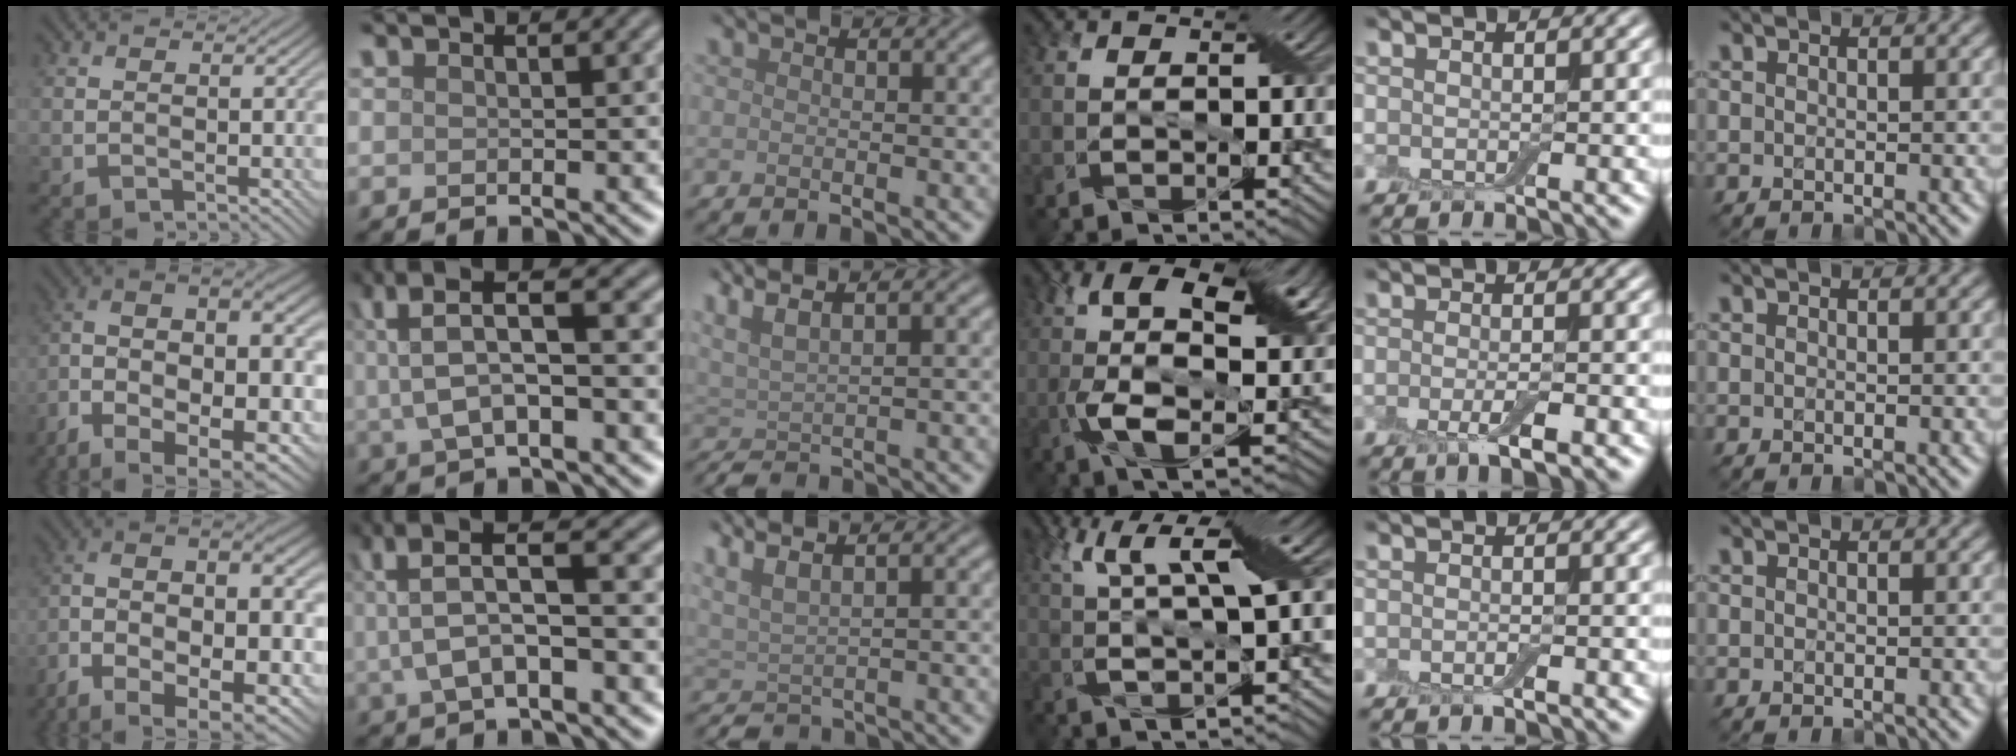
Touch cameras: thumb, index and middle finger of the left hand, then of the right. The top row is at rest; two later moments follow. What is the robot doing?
{"motion": "extract", "object": "backpack"}